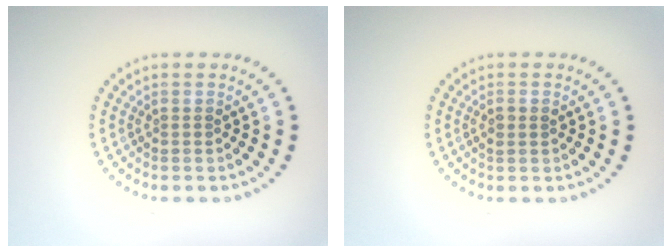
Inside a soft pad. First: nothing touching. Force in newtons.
{"total": 1.1, "press": 1.1, "slide": 0.1}